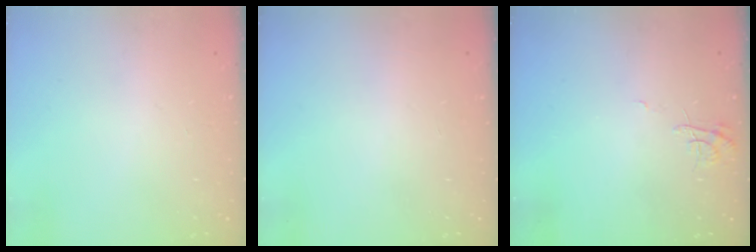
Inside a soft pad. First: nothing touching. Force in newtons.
{"total": 0.0}
{"total": 4.6, "press": 4.6, "slide": 0.6}